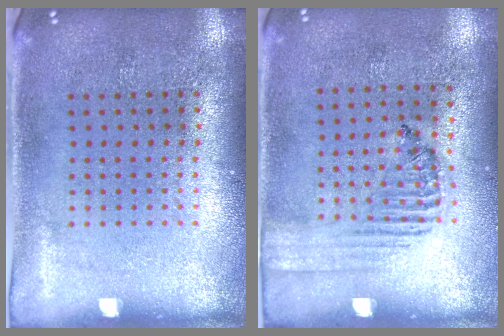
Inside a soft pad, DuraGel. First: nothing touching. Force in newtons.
{"total": 1.4, "press": 1.1, "slide": 0.9}